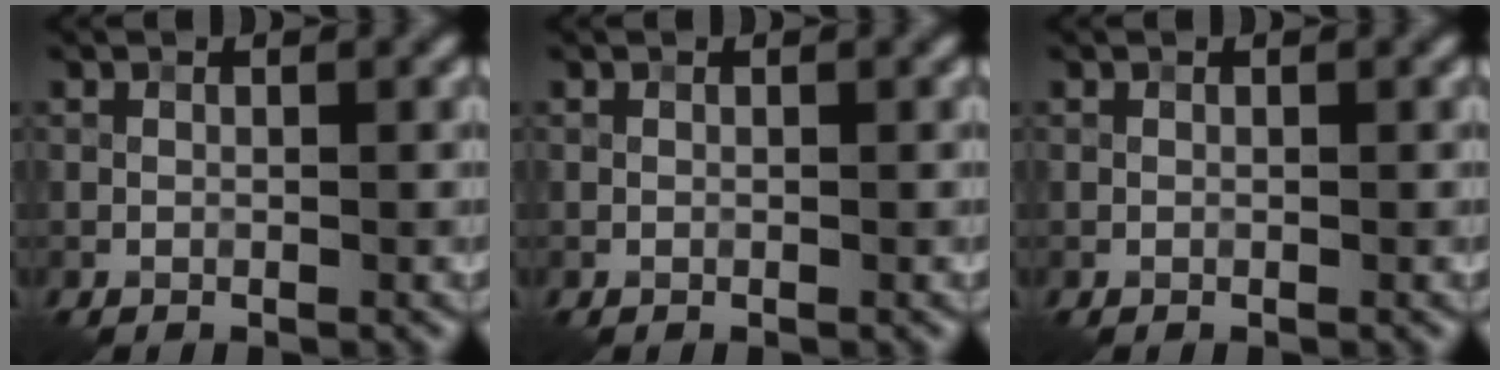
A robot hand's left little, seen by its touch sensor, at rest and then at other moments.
{"total": 0.0}
{"total": 0.0}